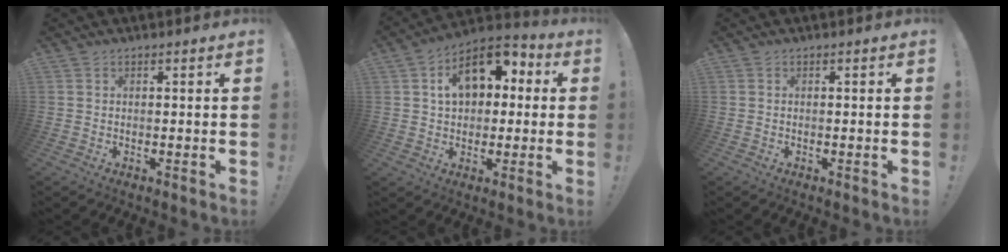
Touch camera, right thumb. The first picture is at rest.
{"total": 14.5, "force": [4.8, 9.9, 9.4], "torque": [-0.132, -0.010, 0.089]}
{"total": 0.0}